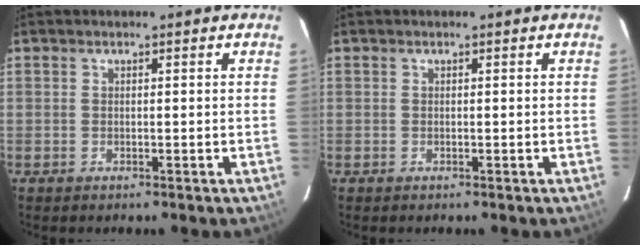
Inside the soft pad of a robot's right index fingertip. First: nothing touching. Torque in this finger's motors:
{"motor_torque": [0.00, 0.00, 0.00, -0.01]}